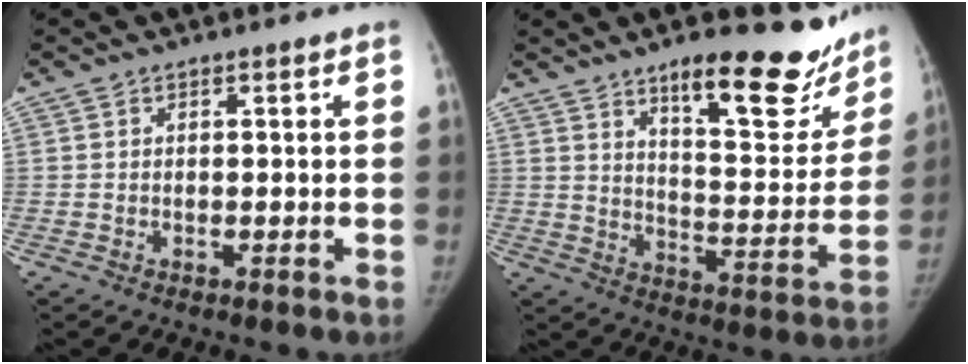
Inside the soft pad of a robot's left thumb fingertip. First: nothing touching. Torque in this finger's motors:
{"motor_torque": [0.17, 0.01, 0.98, -0.77, 0.05]}